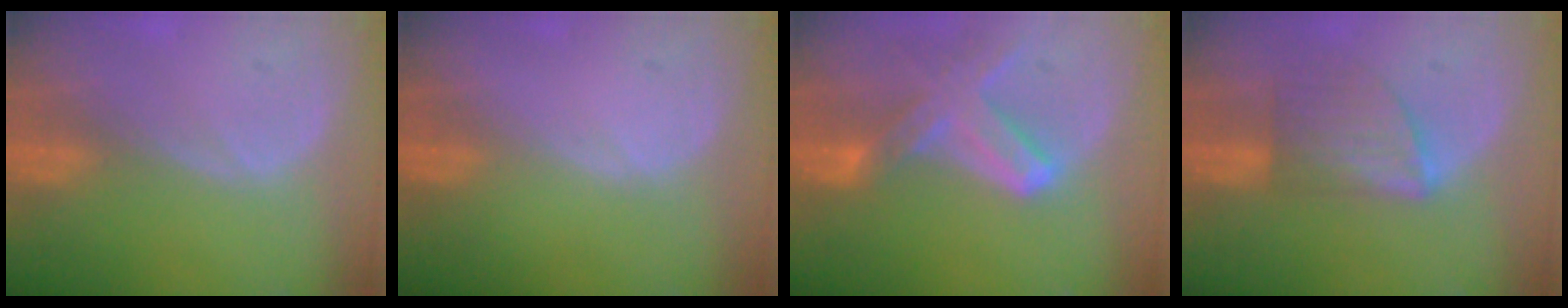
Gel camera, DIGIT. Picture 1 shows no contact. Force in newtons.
{"total": 0.0}
{"total": 7.7, "press": 6.9, "slide": 3.6}
{"total": 6.0, "press": 6.0, "slide": 1.0}